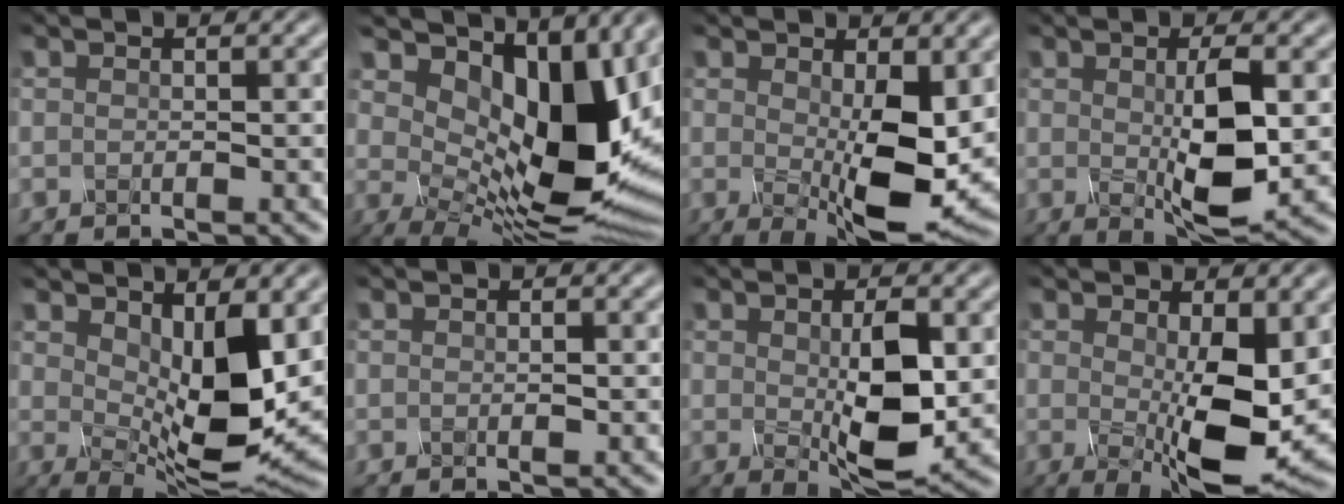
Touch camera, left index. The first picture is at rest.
{"total": 13.3, "force": [5.0, 6.7, 10.3], "torque": [-0.151, -0.006, 0.093]}
{"total": 7.9, "force": [-0.1, 3.0, 7.3], "torque": [-0.131, -0.014, 0.011]}
{"total": 5.0, "force": [0.2, 1.1, 4.8], "torque": [-0.093, -0.006, 0.012]}
{"total": 8.0, "force": [1.6, 3.4, 7.0], "torque": [-0.122, -0.014, 0.039]}
{"total": 0.0}
{"total": 5.5, "force": [0.1, 1.9, 5.2], "torque": [-0.099, -0.008, 0.011]}
{"total": 8.0, "force": [-0.2, 2.8, 7.4], "torque": [-0.134, -0.018, 0.010]}